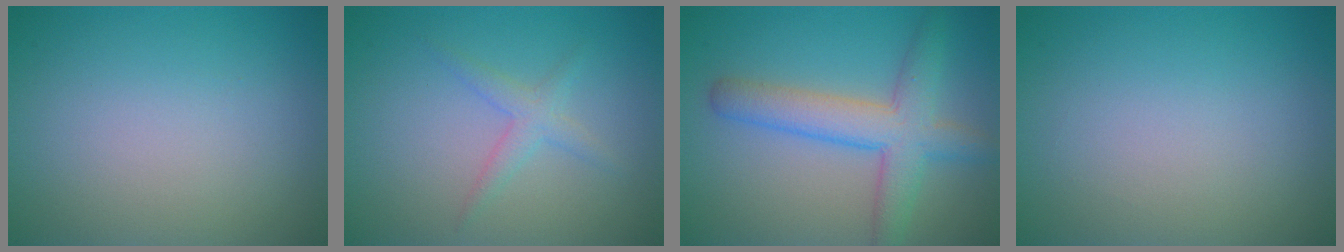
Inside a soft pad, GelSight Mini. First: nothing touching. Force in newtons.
{"total": 1.8, "press": 1.8, "slide": 0.1}
{"total": 5.4, "press": 5.4, "slide": 0.1}
{"total": 0.0}